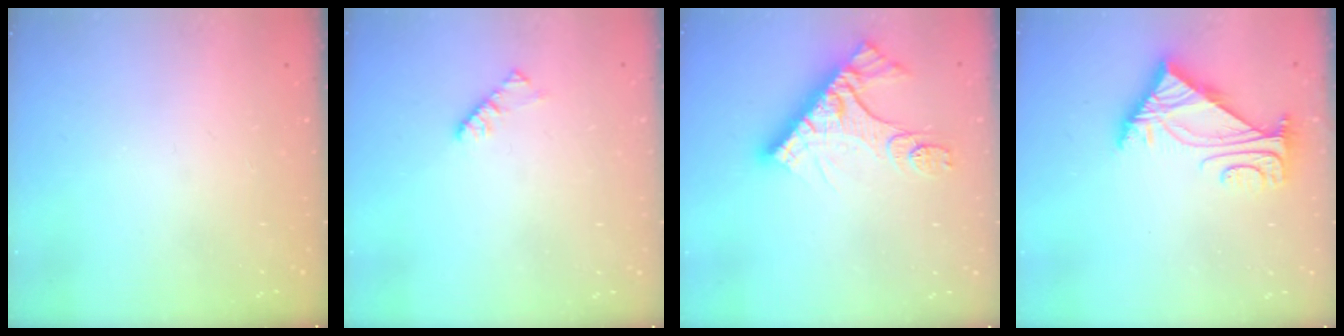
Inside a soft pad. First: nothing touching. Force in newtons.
{"total": 4.5, "press": 4.5, "slide": 0.5}
{"total": 14.3, "press": 14.3, "slide": 1.2}
{"total": 5.8, "press": 5.7, "slide": 0.9}